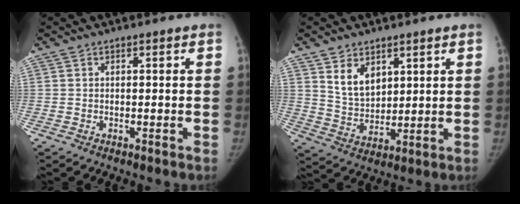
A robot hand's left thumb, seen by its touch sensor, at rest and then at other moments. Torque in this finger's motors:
{"motor_torque": [-0.10, 0.34, 0.29, 0.09, 0.20]}